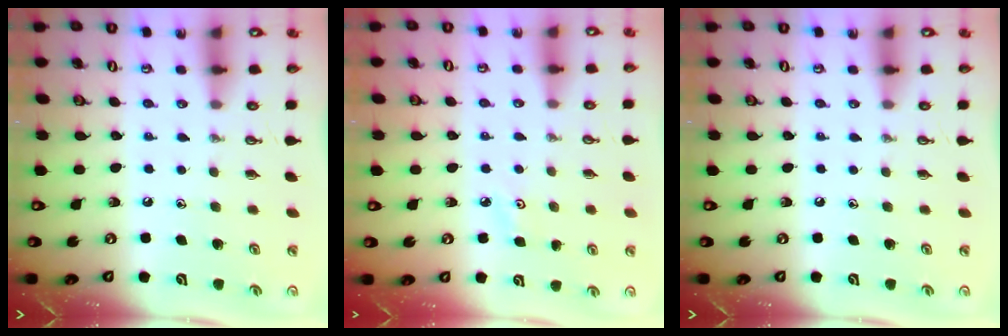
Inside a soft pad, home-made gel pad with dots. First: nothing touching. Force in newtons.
{"total": 3.3, "press": 3.2, "slide": 0.5}
{"total": 0.0}